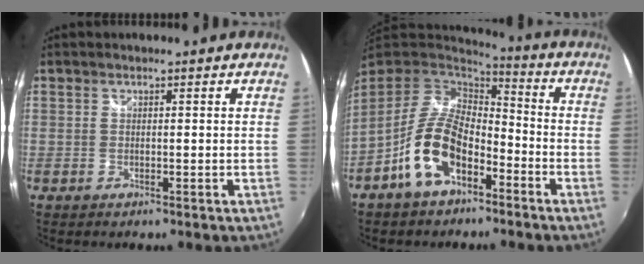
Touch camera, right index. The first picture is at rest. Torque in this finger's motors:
{"motor_torque": [1.14, -1.00, 1.05, 0.21]}